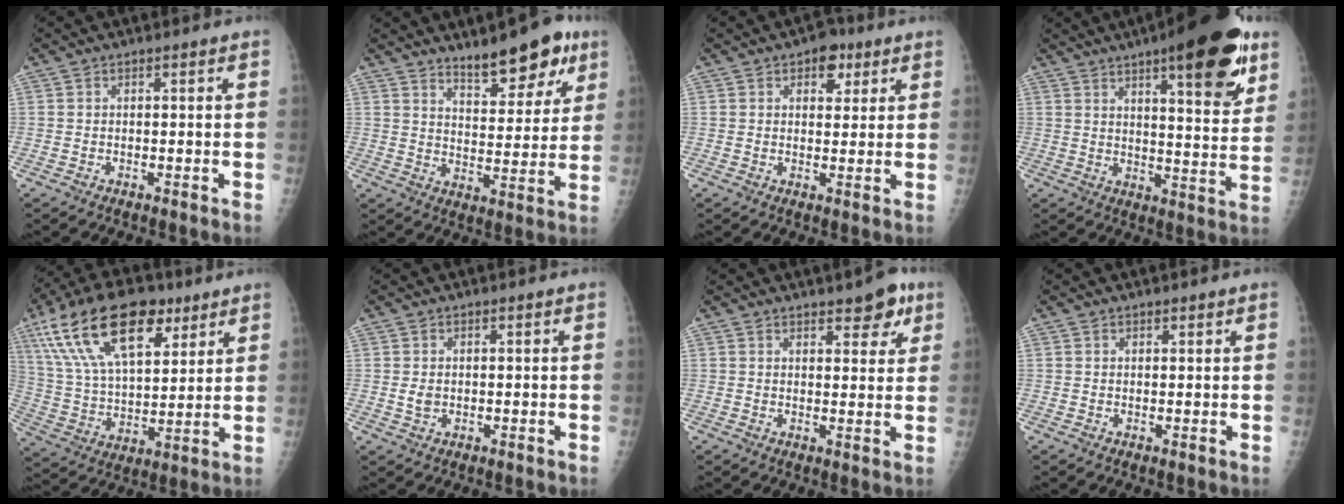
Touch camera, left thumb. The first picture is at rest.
{"total": 12.3, "force": [8.5, 4.6, 7.7], "torque": [-0.074, -0.047, 0.130]}
{"total": 5.1, "force": [2.7, 3.4, 2.8], "torque": [-0.008, -0.007, 0.032]}
{"total": 19.2, "force": [10.8, 5.2, 15.0], "torque": [-0.181, -0.045, 0.150]}
{"total": 22.9, "force": [12.3, 11.2, 15.8], "torque": [-0.272, -0.019, 0.223]}
{"total": 1.8, "force": [0.1, 1.4, 1.1], "torque": [-0.016, -0.003, 0.008]}
{"total": 6.0, "force": [3.7, 2.5, 4.0], "torque": [-0.026, -0.018, 0.045]}
{"total": 0.7, "force": [0.6, 0.3, 0.1], "torque": [0.004, -0.006, 0.008]}